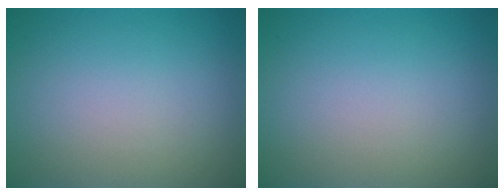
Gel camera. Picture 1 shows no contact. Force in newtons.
{"total": 0.0}